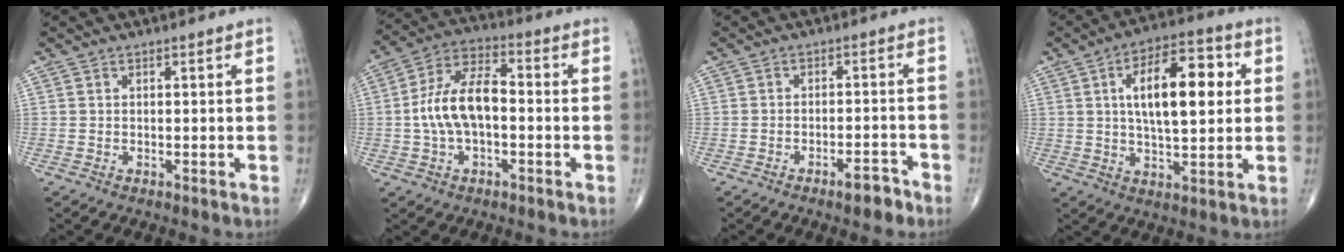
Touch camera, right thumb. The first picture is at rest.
{"total": 11.9, "force": [-0.9, 6.3, 10.1], "torque": [-0.195, 0.036, -0.023]}
{"total": 4.0, "force": [-2.8, 1.3, 2.6], "torque": [-0.034, 0.019, -0.042]}
{"total": 15.5, "force": [2.9, 6.6, 13.6], "torque": [-0.195, 0.010, 0.042]}